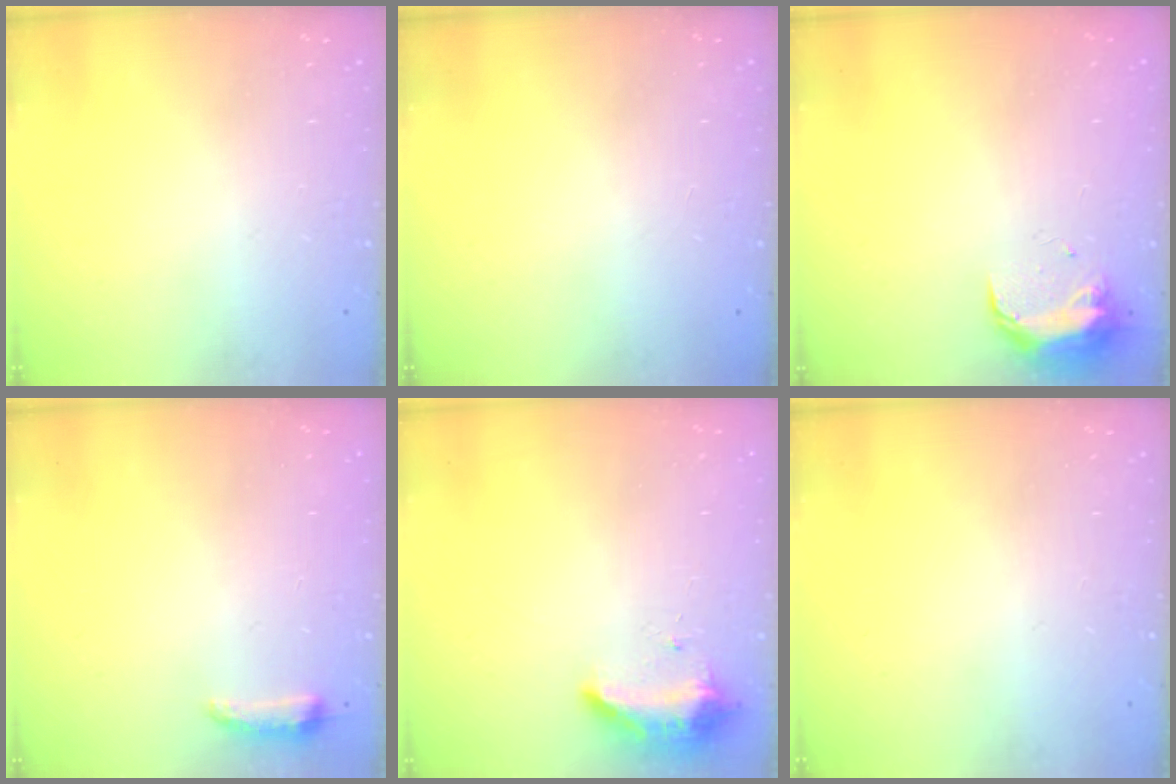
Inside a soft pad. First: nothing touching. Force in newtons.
{"total": 0.0}
{"total": 9.4, "press": 9.4, "slide": 0.4}
{"total": 4.0, "press": 3.9, "slide": 0.8}
{"total": 9.1, "press": 8.7, "slide": 2.6}
{"total": 0.0}